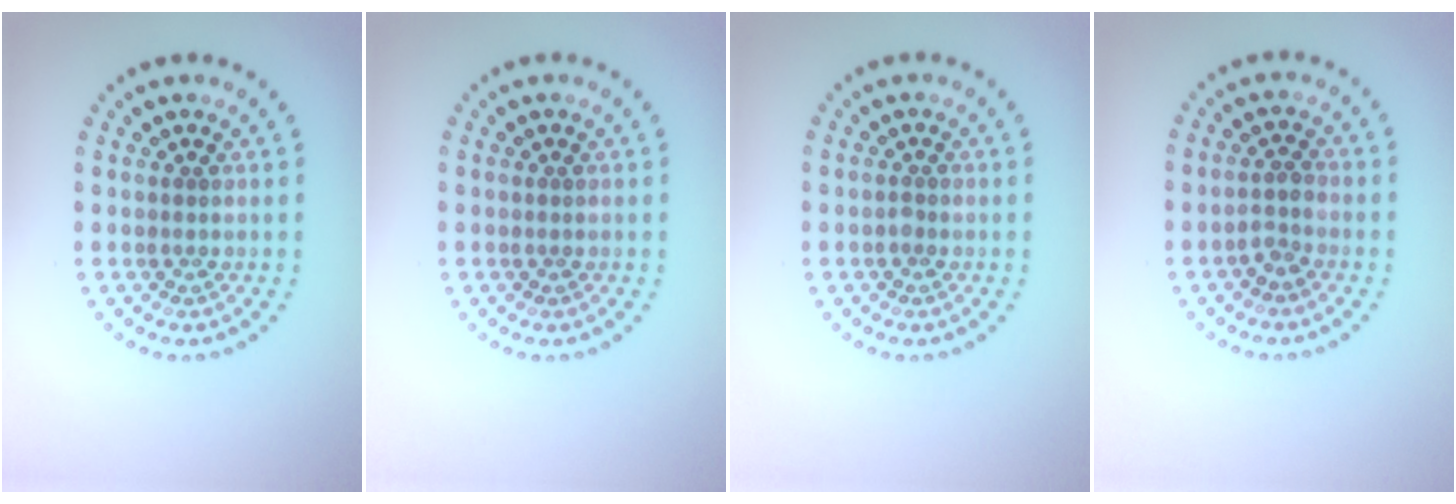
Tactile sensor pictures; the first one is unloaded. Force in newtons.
{"total": 0.0}
{"total": 0.6, "press": 0.5, "slide": 0.3}
{"total": 1.5, "press": 1.3, "slide": 0.7}